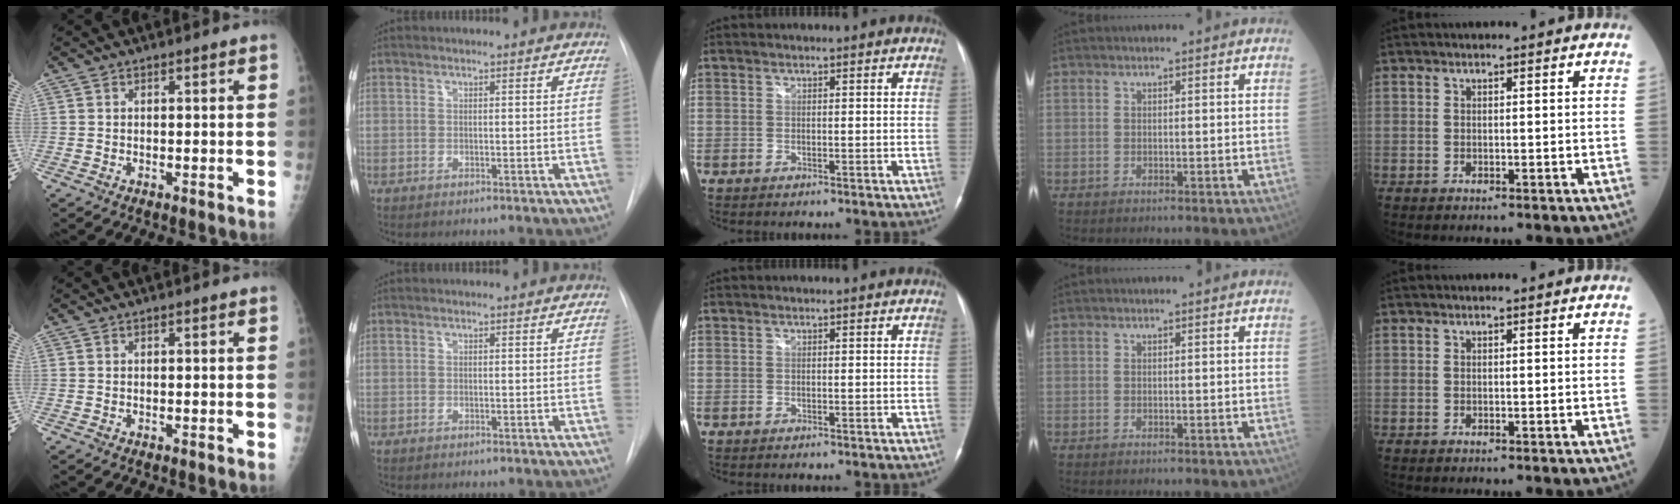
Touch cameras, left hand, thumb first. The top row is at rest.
{}